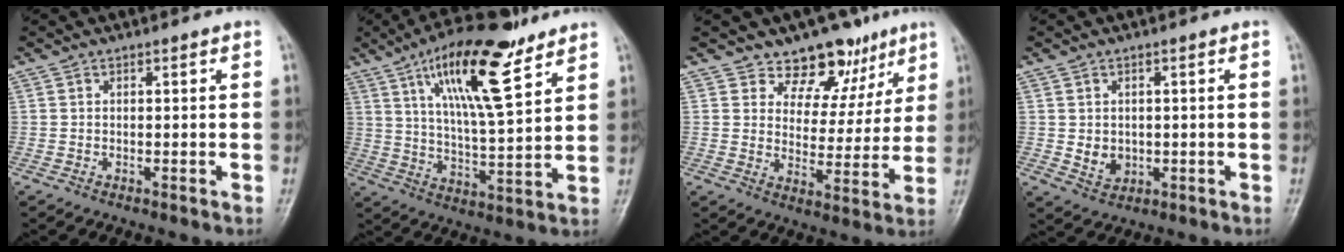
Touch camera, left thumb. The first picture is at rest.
{"total": 17.9, "force": [9.9, 5.4, 13.9], "torque": [-0.211, -0.038, 0.170]}
{"total": 10.8, "force": [7.9, 6.6, 3.2], "torque": [0.000, -0.047, 0.110]}
{"total": 3.7, "force": [-0.1, 3.2, 1.9], "torque": [-0.019, -0.005, 0.010]}